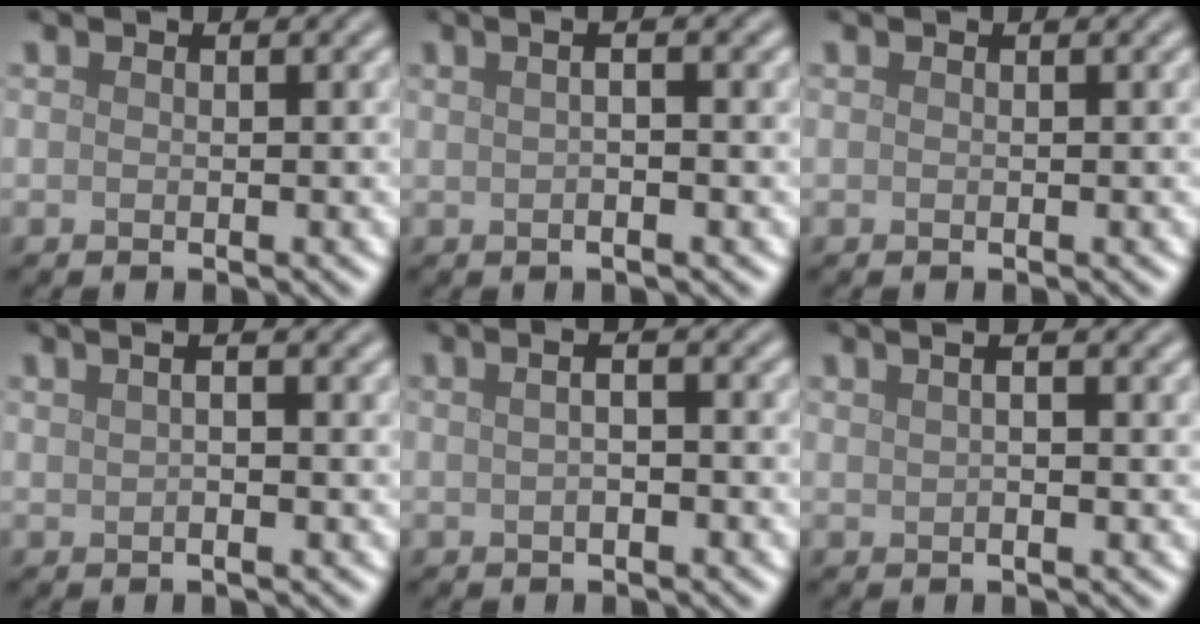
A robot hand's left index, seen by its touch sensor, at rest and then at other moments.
{"total": 4.0, "force": [1.1, 1.8, 3.4], "torque": [-0.022, 0.022, -0.010]}
{"total": 0.0}
{"total": 3.2, "force": [1.2, 1.3, 2.7], "torque": [-0.024, 0.018, -0.002]}
{"total": 3.9, "force": [1.1, 2.0, 3.2], "torque": [-0.027, 0.028, -0.013]}
{"total": 3.1, "force": [1.3, 1.3, 2.6], "torque": [-0.025, 0.016, 0.002]}